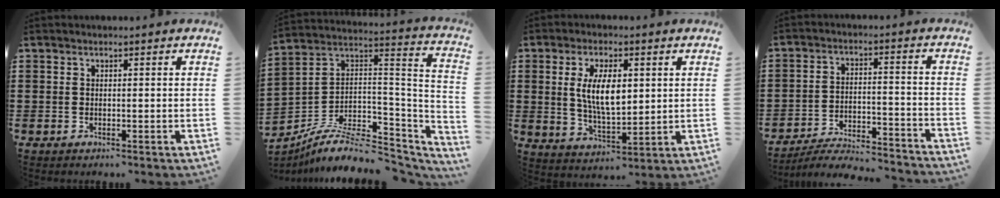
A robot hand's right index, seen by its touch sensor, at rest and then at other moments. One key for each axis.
{"total": 8.4, "fx": -6.0, "fy": 2.9, "fz": 5.1, "tx": -0.093, "ty": 0.002, "tz": -0.115}
{"total": 8.4, "fx": 1.5, "fy": 3.7, "fz": 7.4, "tx": -0.146, "ty": 0.004, "tz": 0.022}
{"total": 5.6, "fx": -5.4, "fy": 0.3, "fz": 1.4, "tx": -0.037, "ty": -0.002, "tz": -0.112}